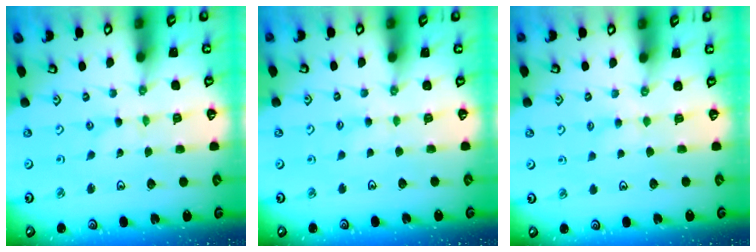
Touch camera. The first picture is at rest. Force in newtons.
{"total": 2.8, "press": 2.8, "slide": 0.5}
{"total": 2.2, "press": 2.1, "slide": 0.4}